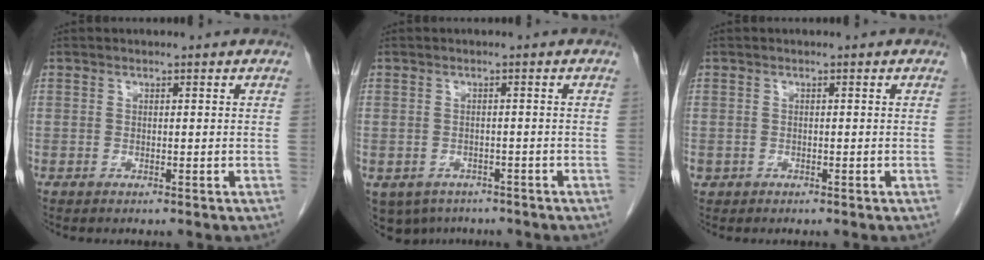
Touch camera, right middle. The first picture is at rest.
{"total": 7.5, "force": [-4.9, 5.4, 1.9], "torque": [-0.047, -0.006, -0.060]}
{"total": 0.8, "force": [-0.3, 0.7, 0.2], "torque": [-0.007, 0.004, -0.001]}